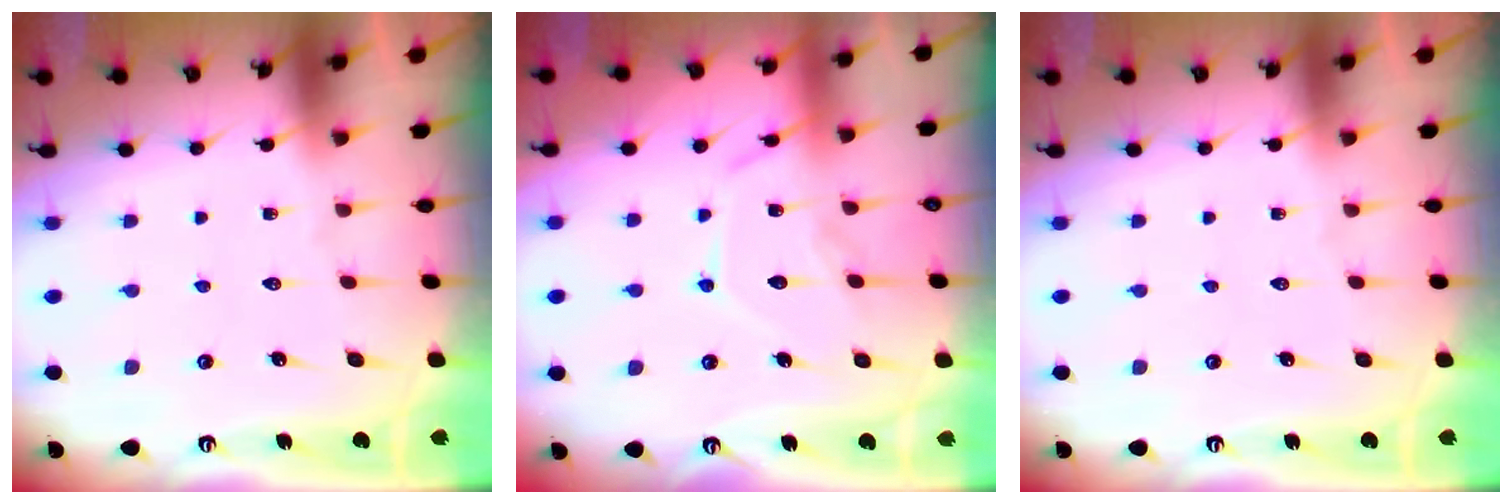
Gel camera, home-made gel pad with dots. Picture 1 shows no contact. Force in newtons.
{"total": 12.3, "press": 12.3, "slide": 1.0}
{"total": 0.0}